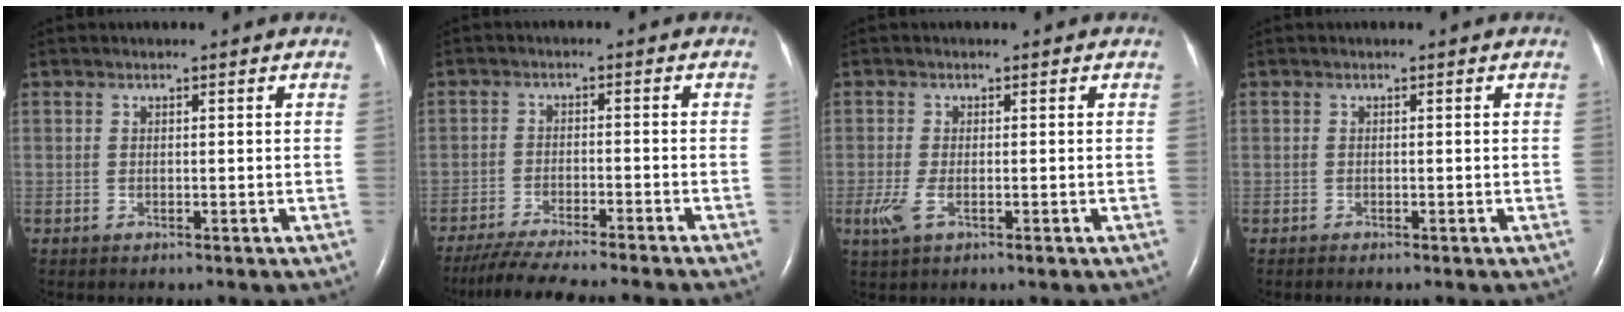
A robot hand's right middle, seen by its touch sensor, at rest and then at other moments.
{"total": 11.6, "force": [-10.2, -0.5, 5.5], "torque": [-0.074, -0.027, -0.158]}
{"total": 3.6, "force": [-1.4, 1.1, 3.1], "torque": [-0.075, -0.010, -0.026]}
{"total": 0.0}